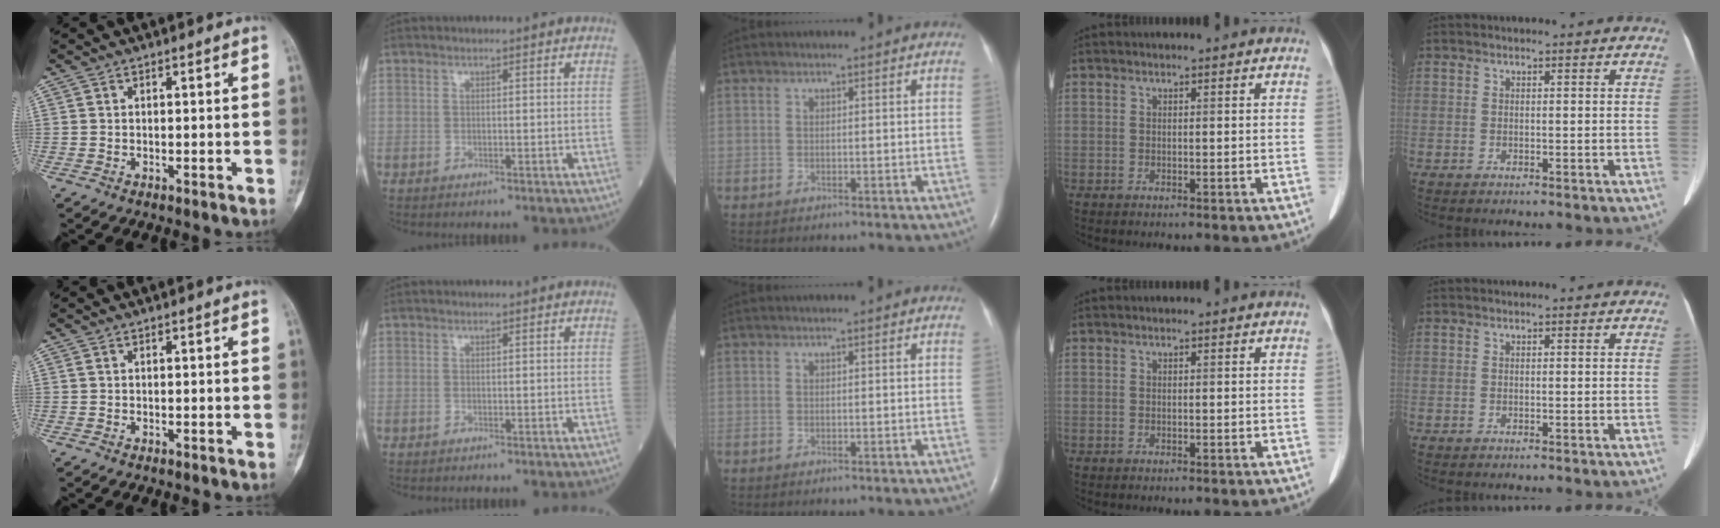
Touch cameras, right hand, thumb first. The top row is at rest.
{}